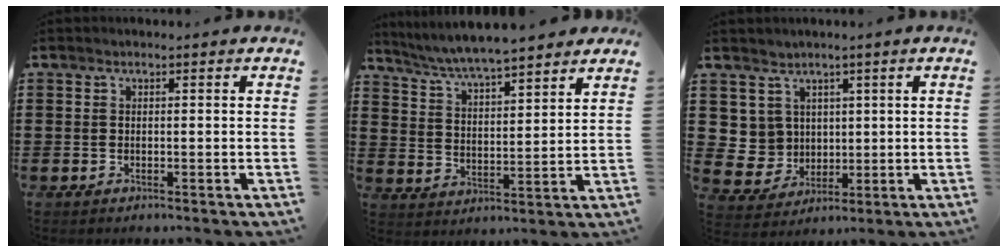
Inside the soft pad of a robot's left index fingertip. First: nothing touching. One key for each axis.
{"total": 5.7, "fx": 5.5, "fy": 0.1, "fz": 1.6, "tx": -0.054, "ty": -0.028, "tz": 0.095}
{"total": 5.8, "fx": 2.5, "fy": 5.2, "fz": -0.1, "tx": -0.033, "ty": -0.006, "tz": 0.053}